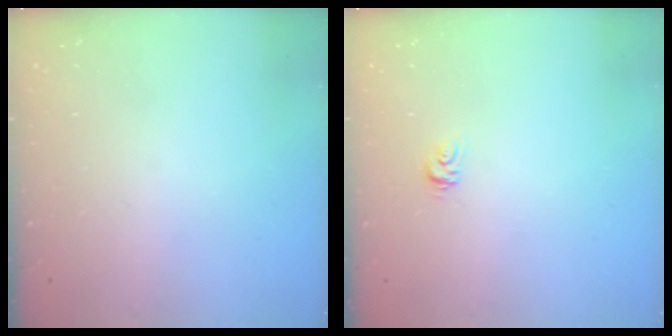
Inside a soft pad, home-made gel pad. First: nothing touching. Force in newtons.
{"total": 3.5, "press": 3.5, "slide": 0.1}